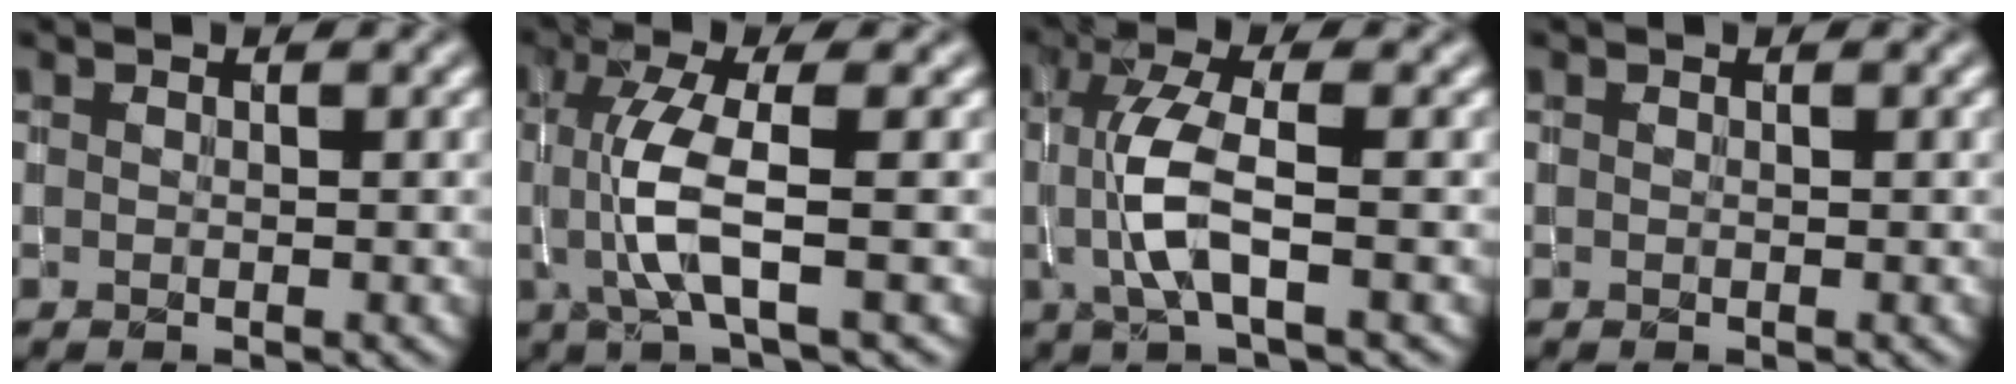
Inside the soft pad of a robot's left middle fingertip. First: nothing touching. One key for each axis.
{"total": 5.0, "fx": -0.5, "fy": 1.0, "fz": 4.8, "tx": -0.109, "ty": -0.002, "tz": -0.008}
{"total": 4.5, "fx": -0.4, "fy": 1.1, "fz": 4.3, "tx": -0.100, "ty": 0.000, "tz": -0.009}
{"total": 0.0}